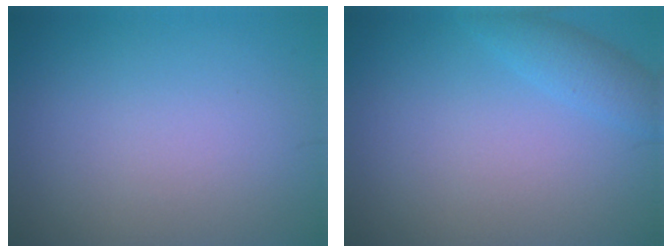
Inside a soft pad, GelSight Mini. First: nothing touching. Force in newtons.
{"total": 2.1, "press": 2.1, "slide": 0.2}